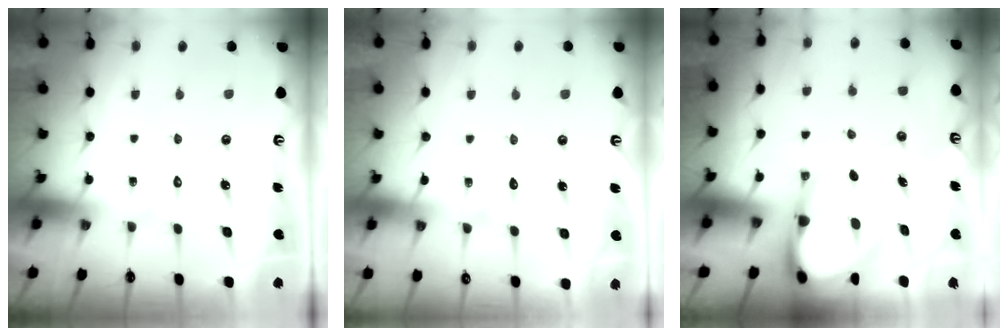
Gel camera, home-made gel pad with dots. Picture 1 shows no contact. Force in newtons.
{"total": 3.4, "press": 3.3, "slide": 0.4}
{"total": 6.7, "press": 6.7, "slide": 0.9}